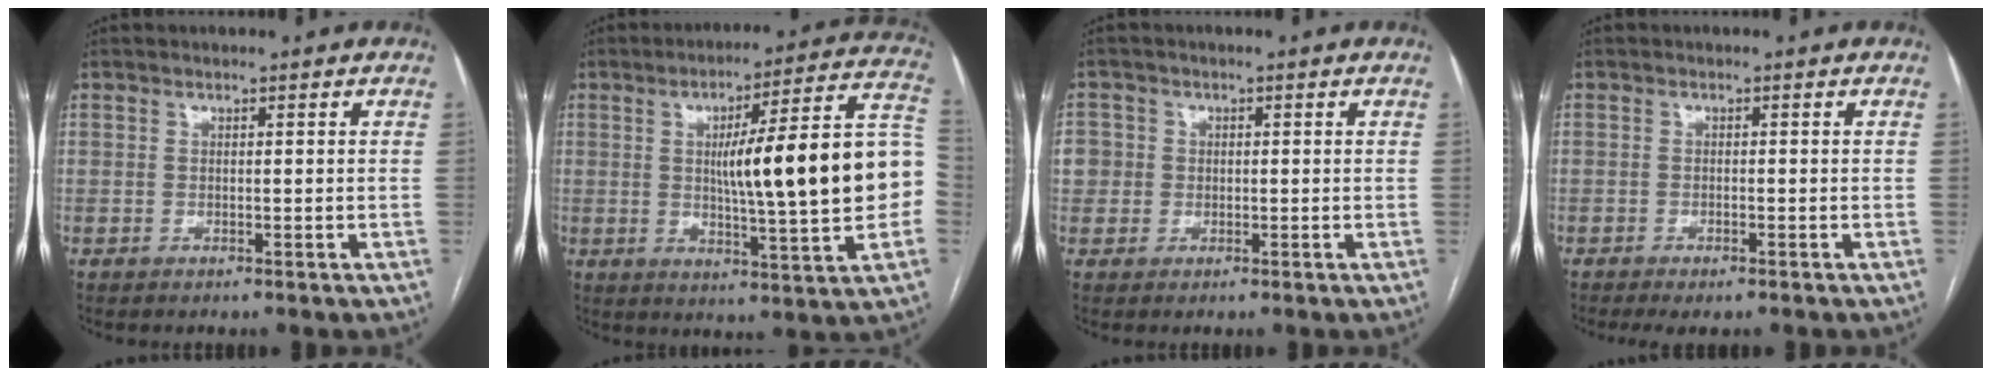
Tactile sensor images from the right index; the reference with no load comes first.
{"total": 21.0, "force": [0.0, 1.8, 20.9], "torque": [-0.250, 0.036, 0.001]}
{"total": 3.9, "force": [0.1, 3.8, 0.6], "torque": [-0.005, 0.014, 0.003]}
{"total": 3.0, "force": [-2.2, 0.7, 1.9], "torque": [-0.031, -0.007, -0.033]}